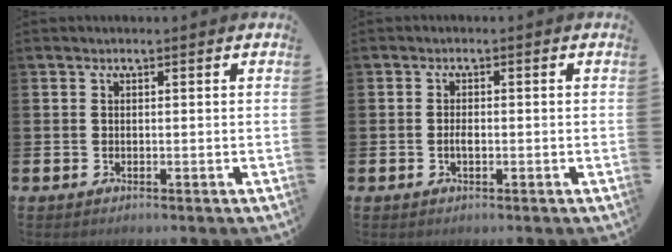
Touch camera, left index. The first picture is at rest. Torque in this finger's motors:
{"motor_torque": [0.46, 0.35, -0.01, 0.01]}